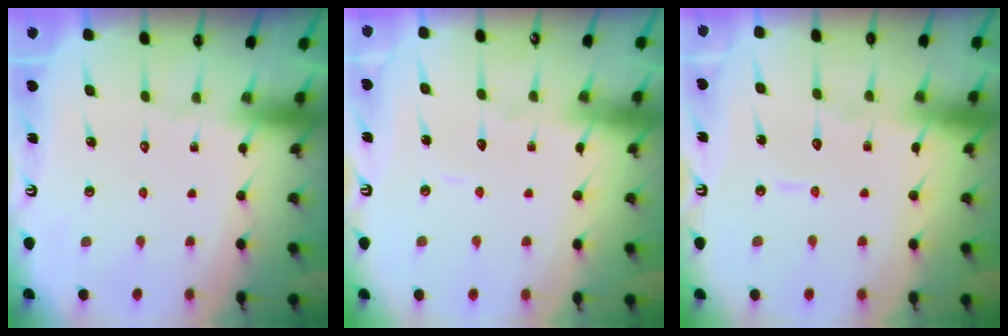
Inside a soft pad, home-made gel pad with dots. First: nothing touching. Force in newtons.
{"total": 5.6, "press": 5.6, "slide": 0.3}
{"total": 5.3, "press": 5.3, "slide": 0.4}